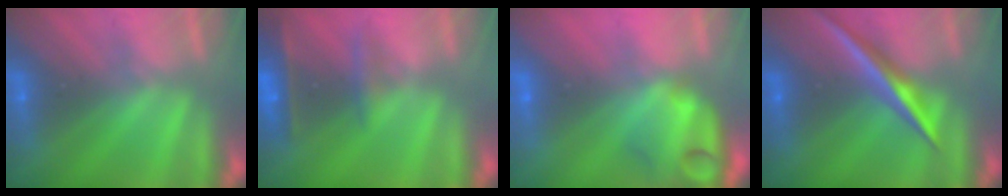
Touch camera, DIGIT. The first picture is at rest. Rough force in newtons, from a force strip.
{"total": 8.3}
{"total": 8.6}
{"total": 2.3}